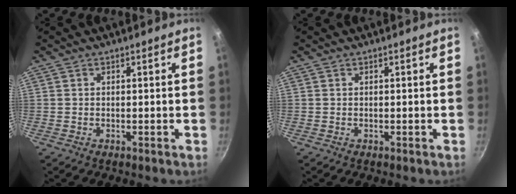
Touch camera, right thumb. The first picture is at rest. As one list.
[{"total": 0.0}]